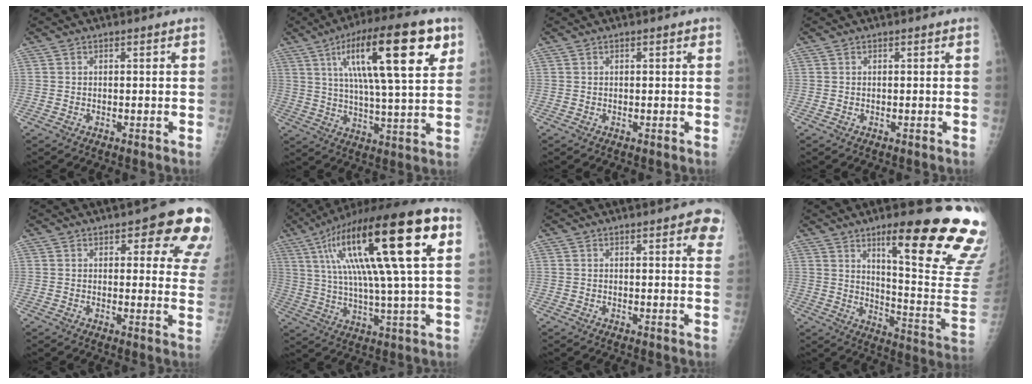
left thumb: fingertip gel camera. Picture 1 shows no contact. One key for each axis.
{"total": 22.7, "fx": 9.4, "fy": 5.7, "fz": 19.8, "tx": -0.302, "ty": -0.009, "tz": 0.145}
{"total": 1.0, "fx": 0.3, "fy": 0.4, "fz": 0.9, "tx": -0.011, "ty": 0.003, "tz": 0.003}
{"total": 0.0}
{"total": 13.8, "fx": 7.2, "fy": 5.3, "fz": 10.6, "tx": -0.076, "ty": -0.032, "tz": 0.073}
{"total": 27.9, "fx": 9.3, "fy": 5.5, "fz": 25.8, "tx": -0.450, "ty": 0.014, "tz": 0.142}
{"total": 6.7, "fx": 3.7, "fy": 1.9, "fz": 5.3, "tx": -0.042, "ty": -0.008, "tz": 0.038}
{"total": 26.4, "fx": 14.3, "fy": 4.9, "fz": 21.6, "tx": -0.225, "ty": -0.066, "tz": 0.212}